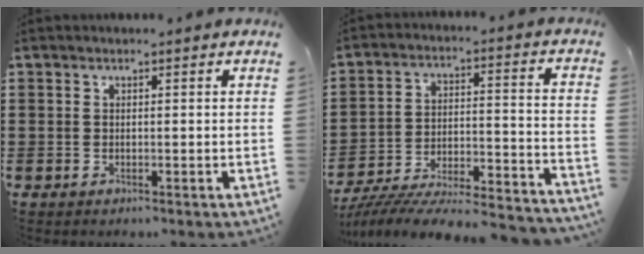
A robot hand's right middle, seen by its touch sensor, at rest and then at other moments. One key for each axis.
{"total": 6.7, "fx": -6.2, "fy": 0.3, "fz": 2.3, "tx": -0.040, "ty": -0.006, "tz": -0.127}